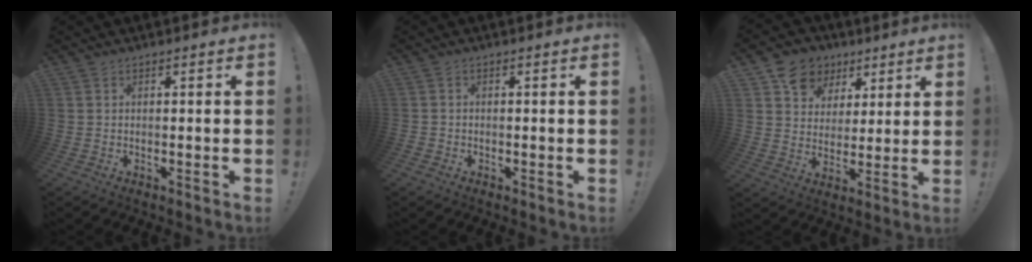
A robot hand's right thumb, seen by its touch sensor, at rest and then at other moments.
{"total": 1.1, "force": [-0.7, 0.8, 0.2], "torque": [-0.001, 0.003, -0.013]}
{"total": 11.6, "force": [5.7, 9.5, 3.5], "torque": [-0.045, -0.032, 0.113]}